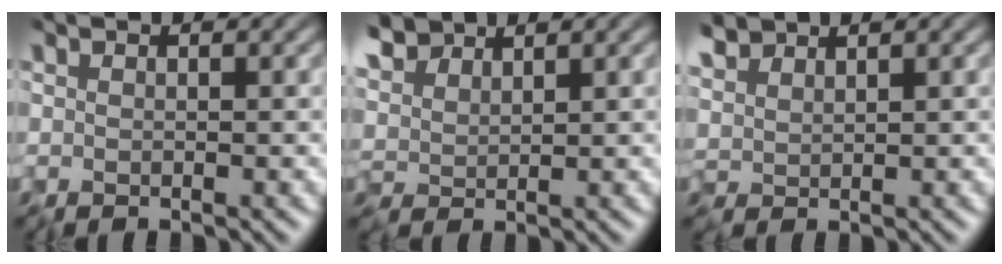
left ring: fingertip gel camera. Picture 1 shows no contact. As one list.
[{"total": 4.5, "force": [3.3, 2.1, 2.3], "torque": [-0.072, 0.006, 0.060]}, {"total": 2.8, "force": [2.2, 1.3, 1.3], "torque": [-0.047, 0.000, 0.048]}]